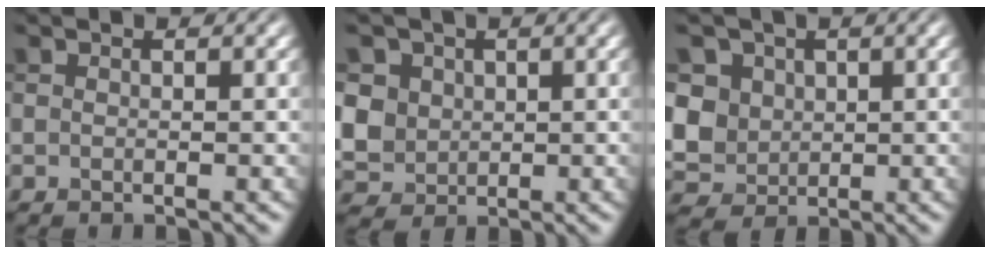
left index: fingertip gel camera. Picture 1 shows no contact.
{"total": 5.3, "force": [1.4, 4.6, 2.2], "torque": [-0.066, 0.011, 0.032]}
{"total": 6.2, "force": [1.2, 5.4, 2.9], "torque": [-0.068, 0.016, 0.019]}